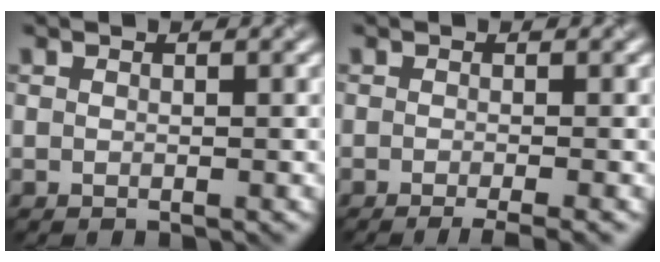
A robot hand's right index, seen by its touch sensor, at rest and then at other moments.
{"total": 3.0, "force": [-2.0, 0.6, 2.2], "torque": [-0.025, 0.002, -0.028]}